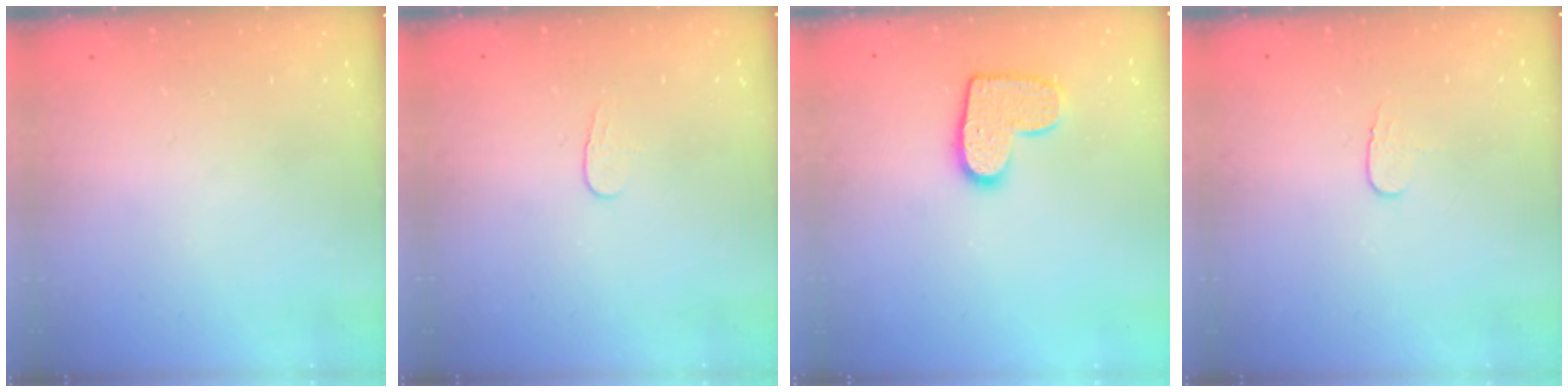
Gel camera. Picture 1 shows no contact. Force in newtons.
{"total": 3.5, "press": 3.4, "slide": 0.4}
{"total": 11.2, "press": 11.2, "slide": 0.6}
{"total": 3.9, "press": 3.8, "slide": 0.4}